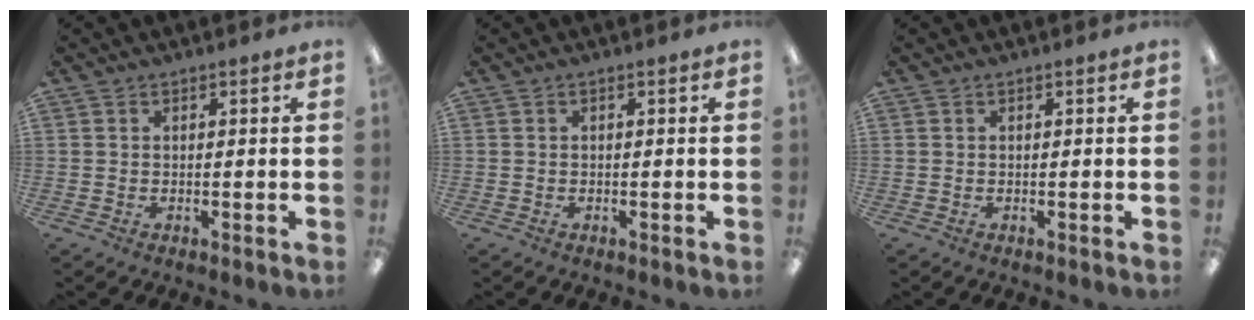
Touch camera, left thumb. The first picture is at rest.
{"total": 0.0}
{"total": 0.0}